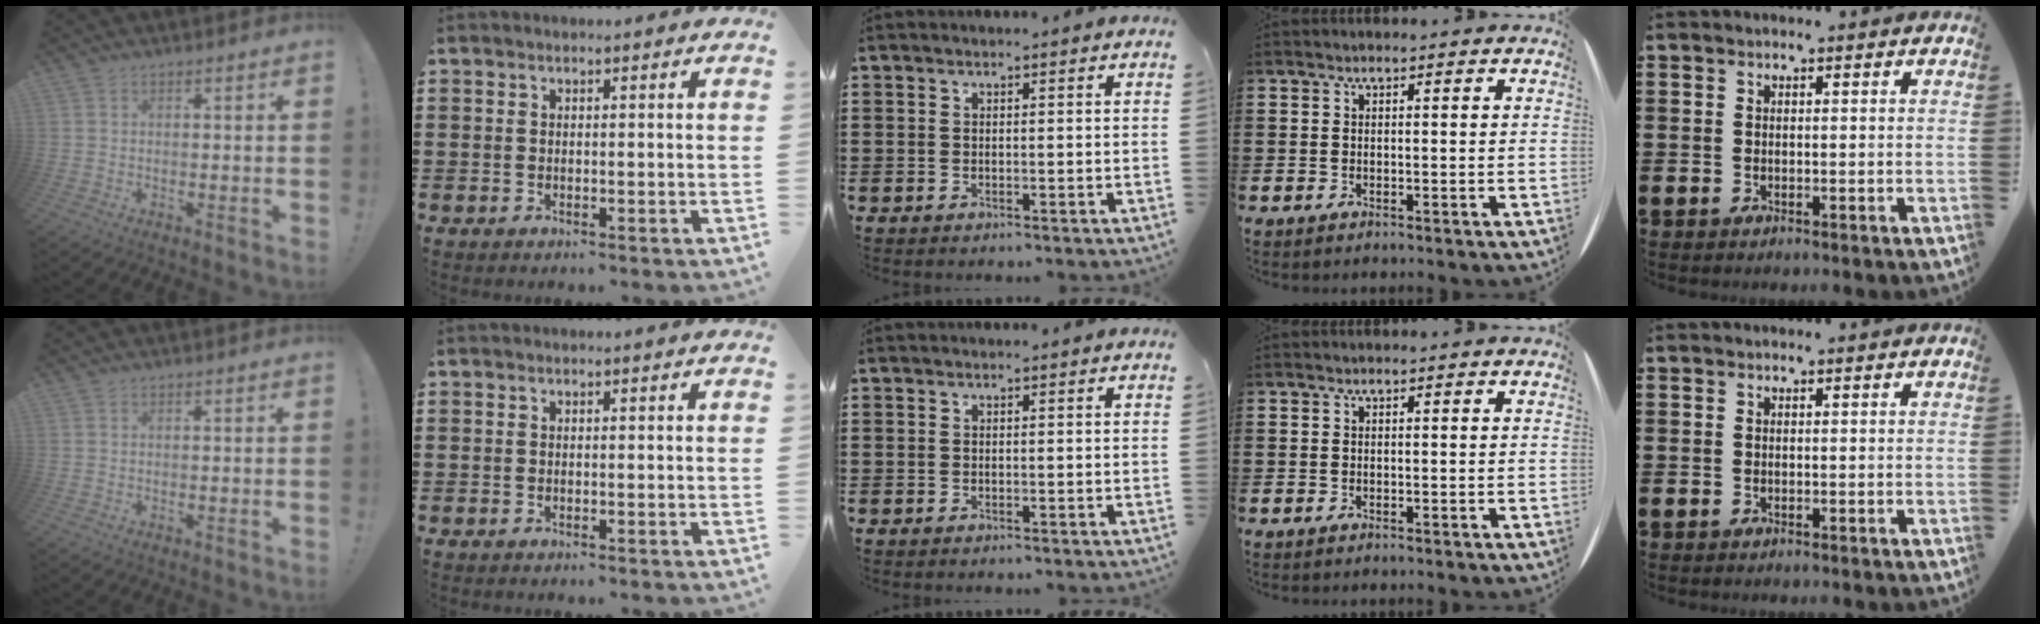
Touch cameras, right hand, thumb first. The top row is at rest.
{}